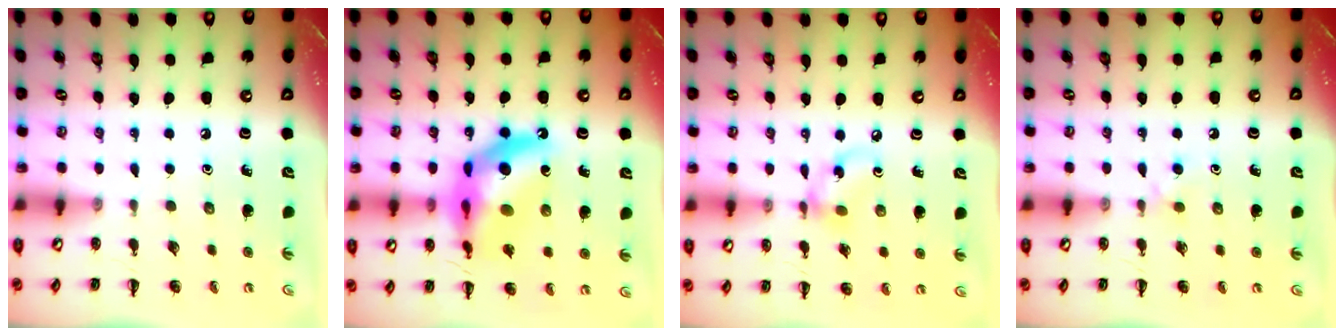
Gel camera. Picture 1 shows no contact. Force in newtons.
{"total": 16.2, "press": 15.6, "slide": 4.4}
{"total": 7.4, "press": 7.4, "slide": 0.9}
{"total": 2.8, "press": 2.6, "slide": 1.1}